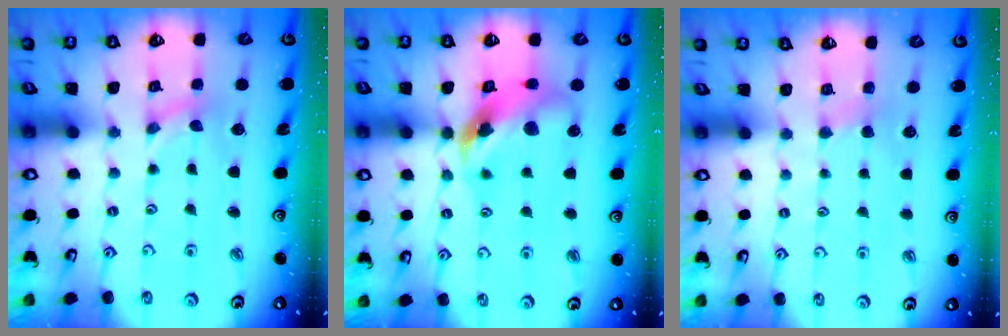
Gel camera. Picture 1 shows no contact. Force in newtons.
{"total": 13.0, "press": 12.9, "slide": 1.8}
{"total": 2.4, "press": 2.3, "slide": 0.4}